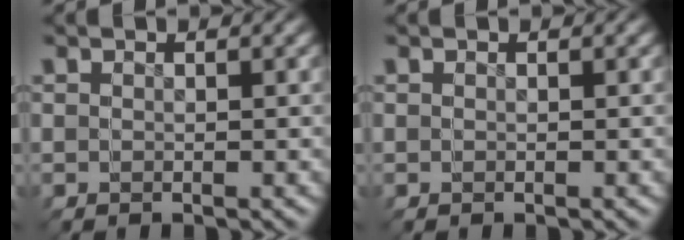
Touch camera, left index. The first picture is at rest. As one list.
[{"total": 0.0}]